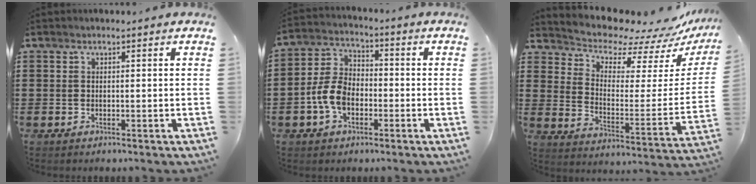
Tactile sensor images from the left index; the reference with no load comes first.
{"total": 7.1, "force": [-2.4, 4.6, 4.8], "torque": [-0.126, 0.005, -0.054]}
{"total": 7.6, "force": [7.2, 1.8, 1.5], "torque": [-0.065, -0.065, 0.125]}